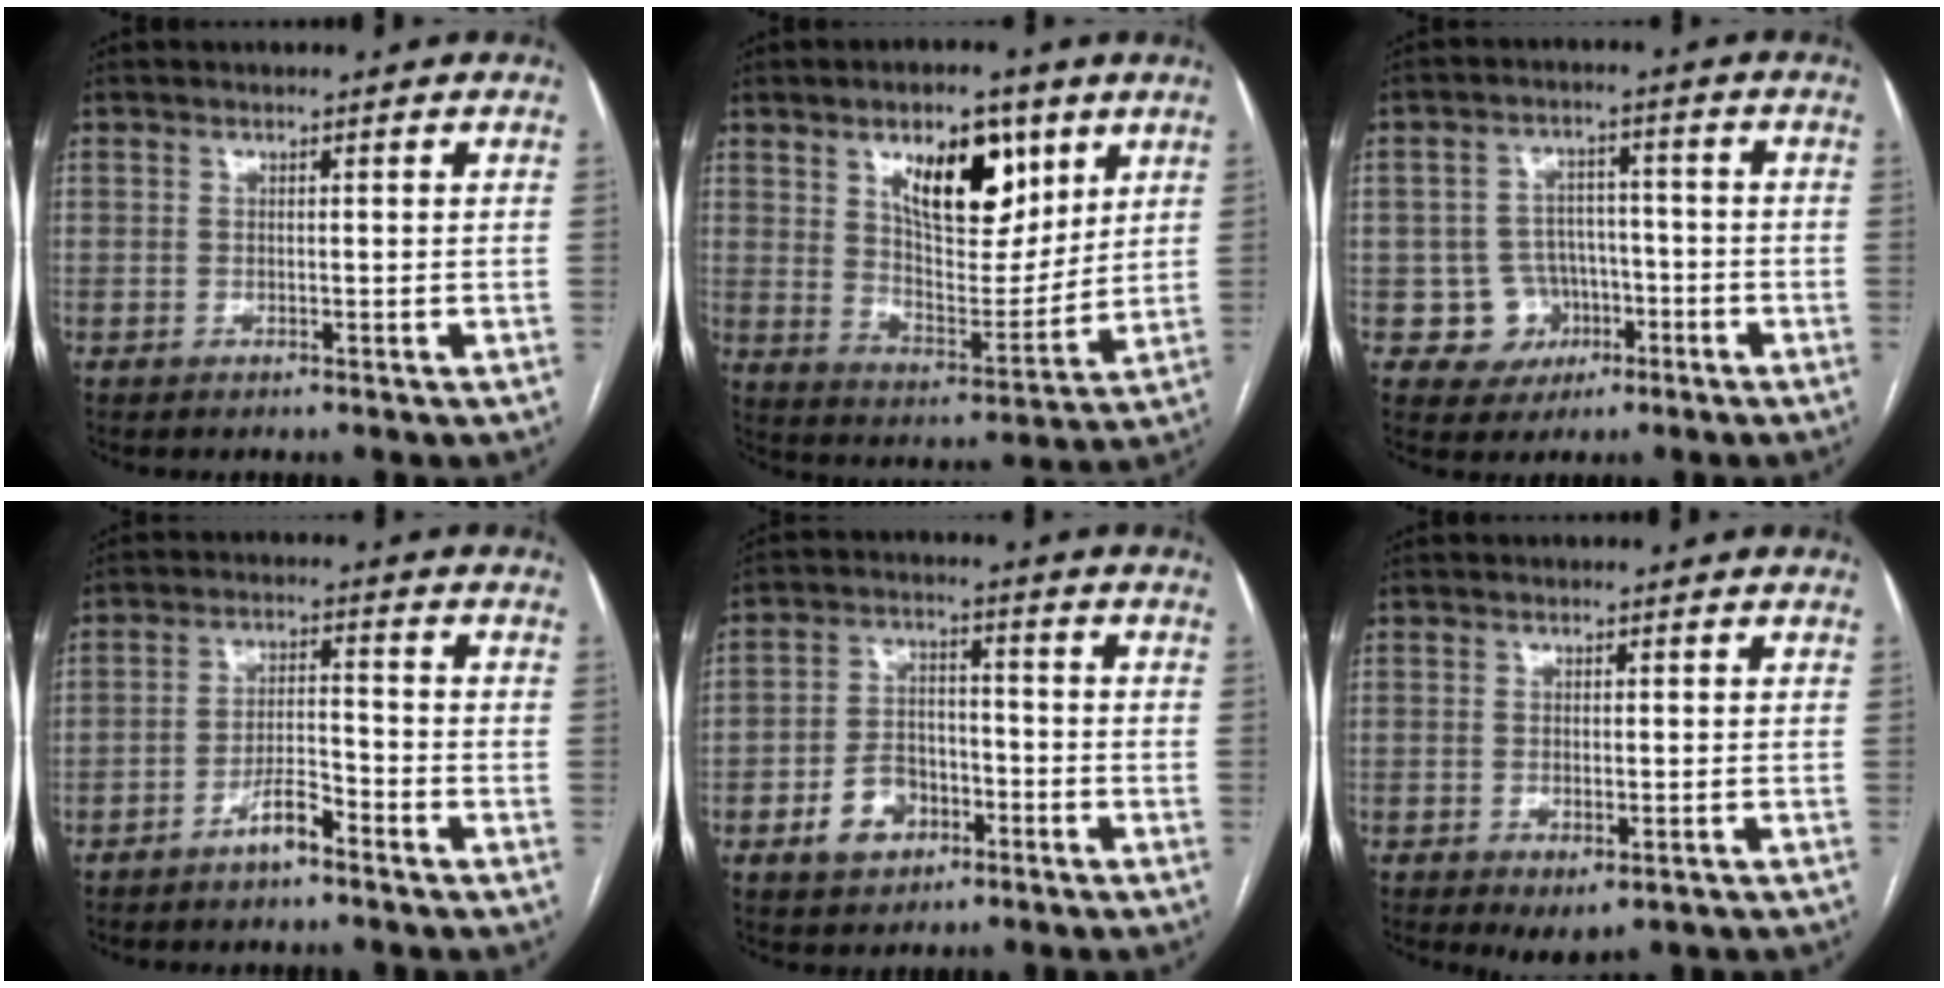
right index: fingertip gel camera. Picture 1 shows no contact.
{"total": 13.9, "force": [7.0, 5.9, 10.4], "torque": [-0.161, 0.003, 0.125]}
{"total": 6.9, "force": [-2.1, 6.6, 0.6], "torque": [0.002, 0.016, -0.026]}
{"total": 4.5, "force": [-3.2, 1.1, 2.9], "torque": [-0.054, 0.008, -0.060]}
{"total": 7.4, "force": [-3.3, 5.3, 3.8], "torque": [-0.078, 0.018, -0.050]}
{"total": 3.1, "force": [-1.5, 1.4, 2.4], "torque": [-0.031, -0.005, -0.011]}